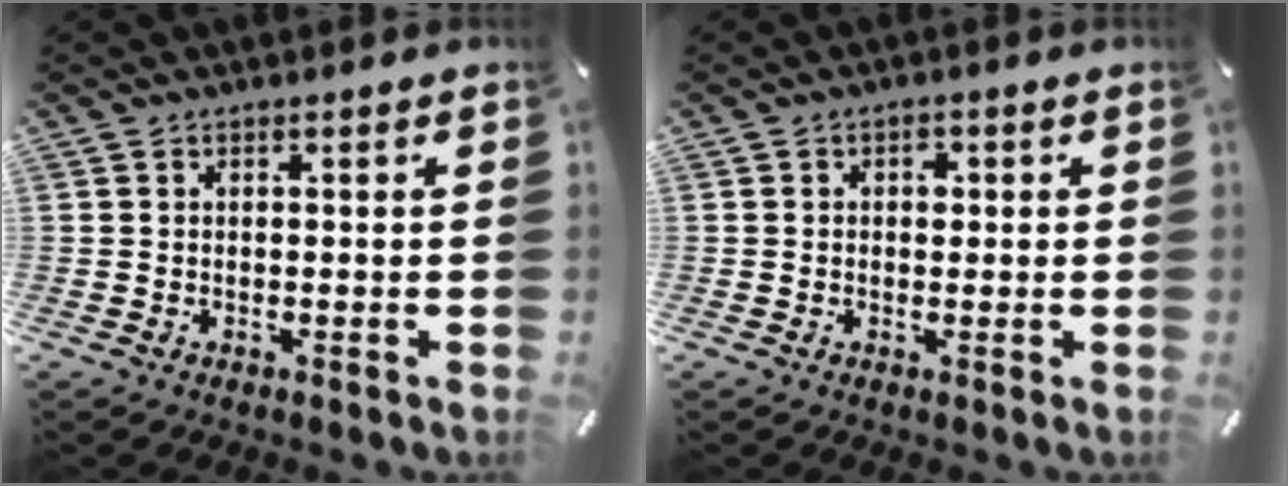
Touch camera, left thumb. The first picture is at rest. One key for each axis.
{"total": 2.1, "fx": 0.2, "fy": 1.6, "fz": 1.3, "tx": -0.004, "ty": -0.002, "tz": -0.005}